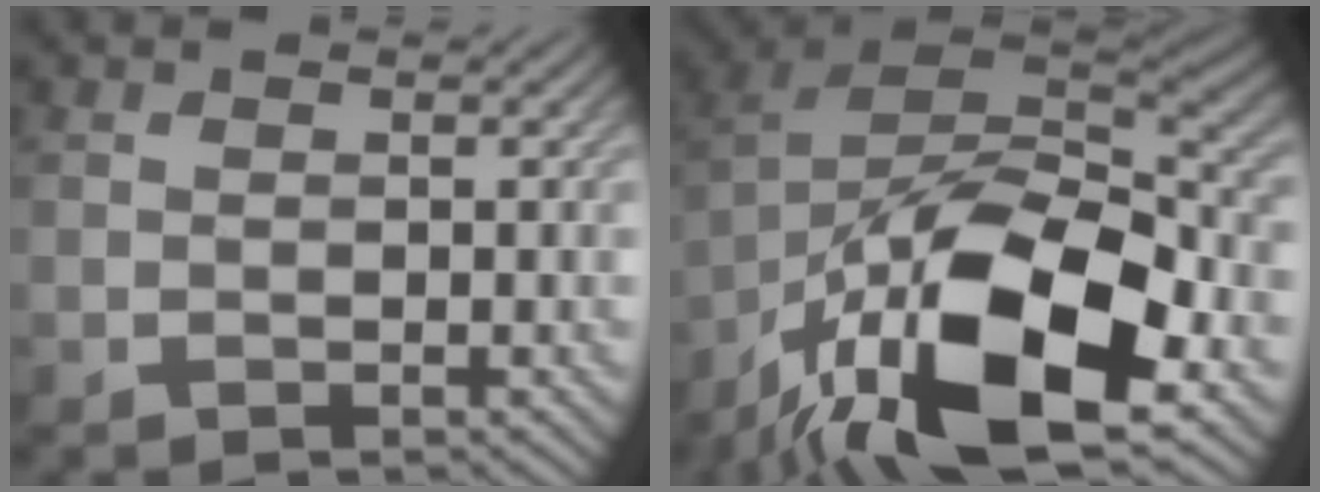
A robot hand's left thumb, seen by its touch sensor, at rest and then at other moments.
{"total": 18.6, "force": [-10.7, 7.8, 13.1], "torque": [-0.258, -0.015, -0.191]}